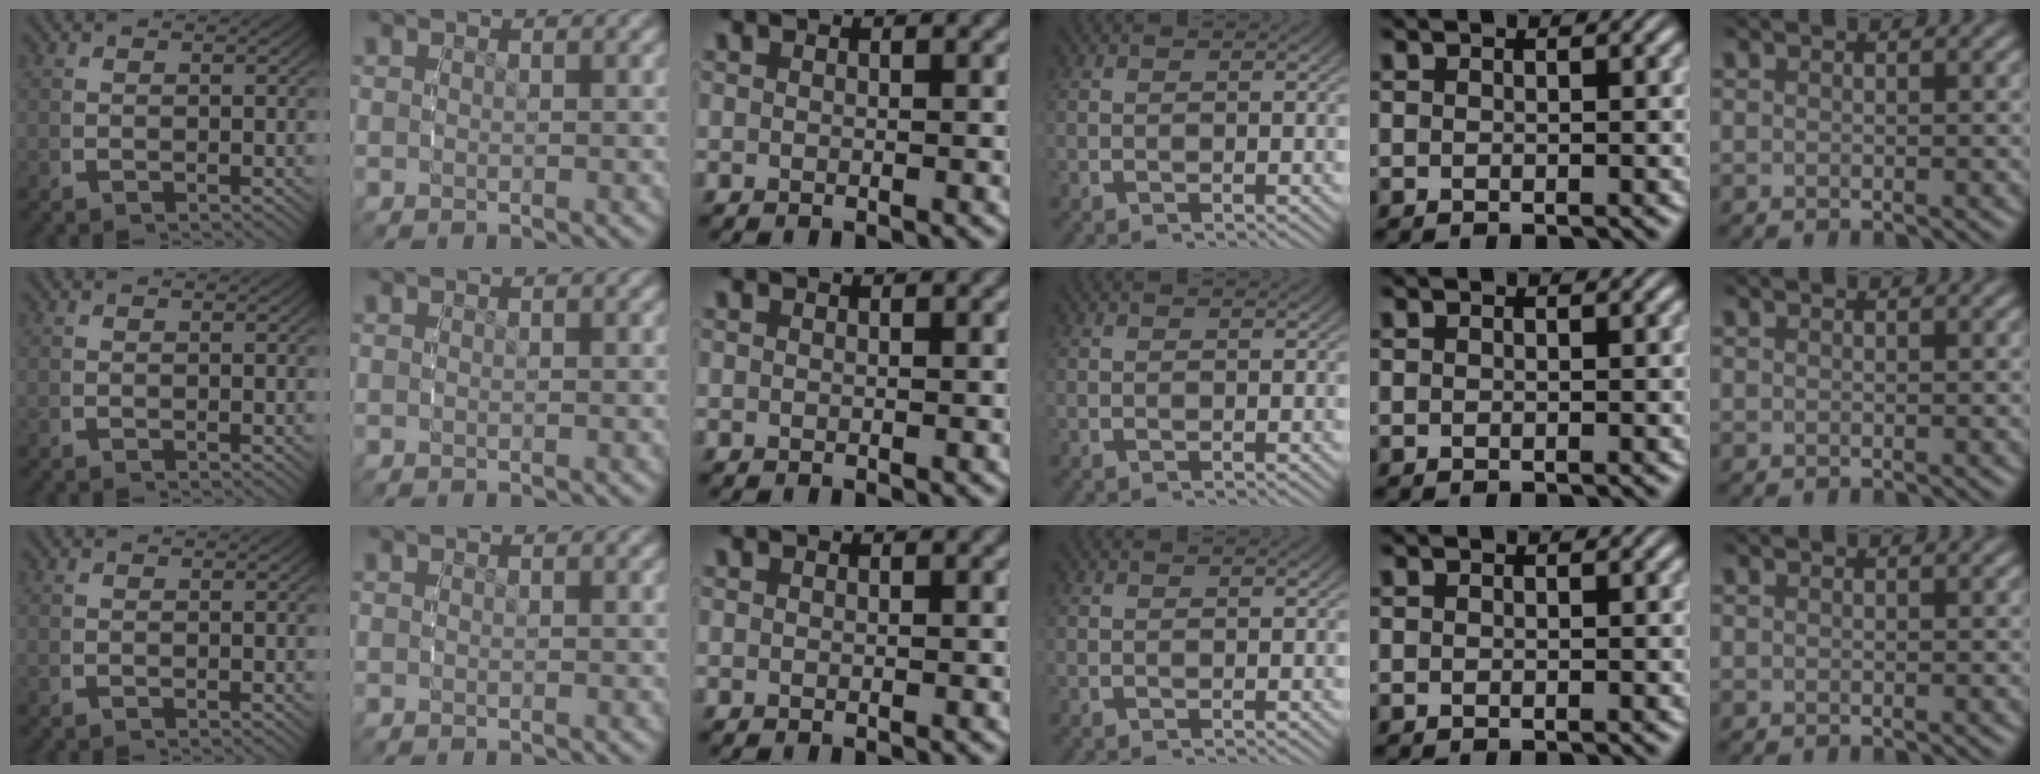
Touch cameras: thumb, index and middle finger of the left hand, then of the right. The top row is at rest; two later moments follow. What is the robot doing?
{"motion": "reach", "object": "toothpaste"}